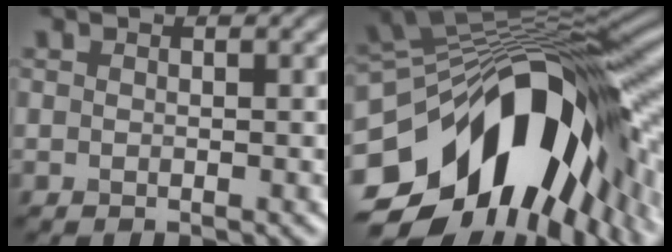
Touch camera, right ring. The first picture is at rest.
{"total": 18.9, "force": [-6.1, 10.3, 14.6], "torque": [-0.260, -0.038, -0.084]}